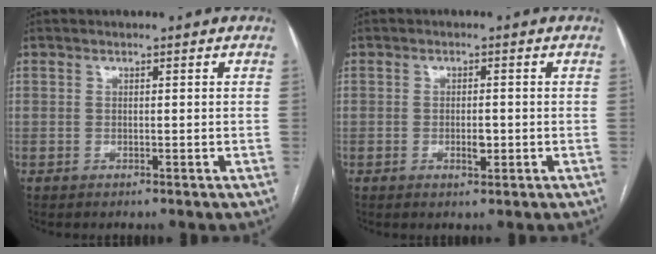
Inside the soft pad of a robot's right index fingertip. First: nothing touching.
{"total": 2.3, "force": [-0.5, 0.9, 2.1], "torque": [-0.036, 0.000, -0.006]}